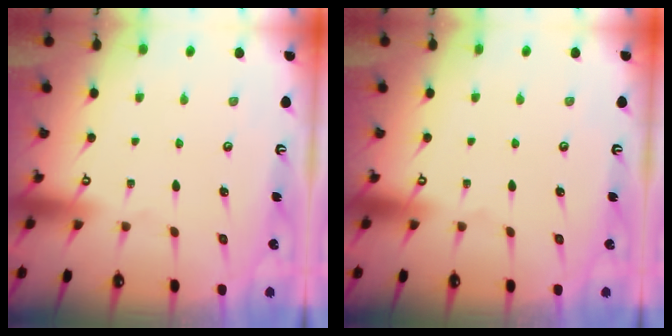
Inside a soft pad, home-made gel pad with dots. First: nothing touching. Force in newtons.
{"total": 0.0}